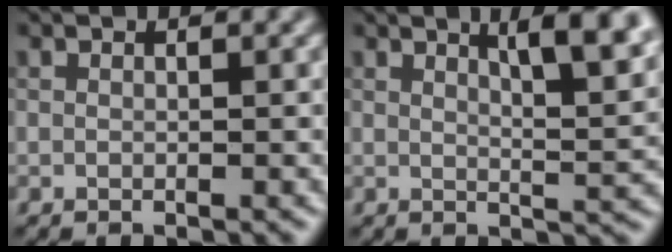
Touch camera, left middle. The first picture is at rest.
{"total": 6.4, "force": [3.3, 1.8, 5.2], "torque": [-0.049, 0.011, 0.044]}